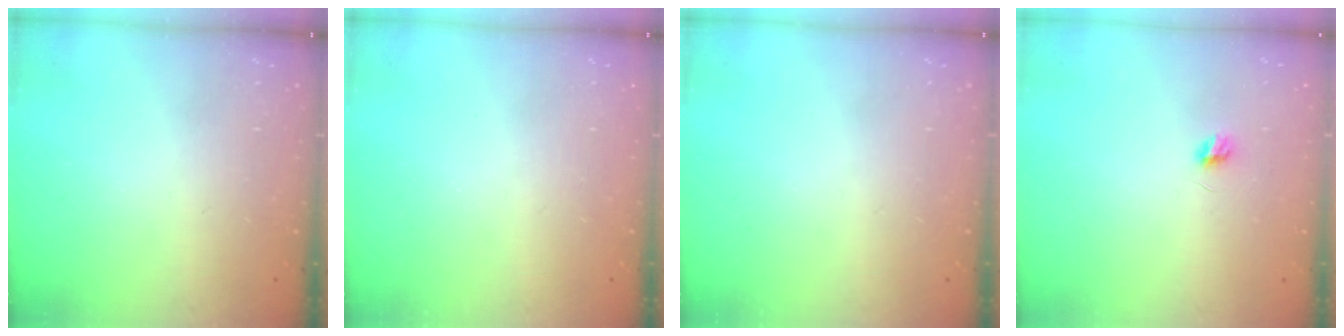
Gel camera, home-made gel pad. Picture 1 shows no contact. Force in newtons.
{"total": 0.0}
{"total": 0.0}
{"total": 4.0, "press": 4.0, "slide": 0.4}